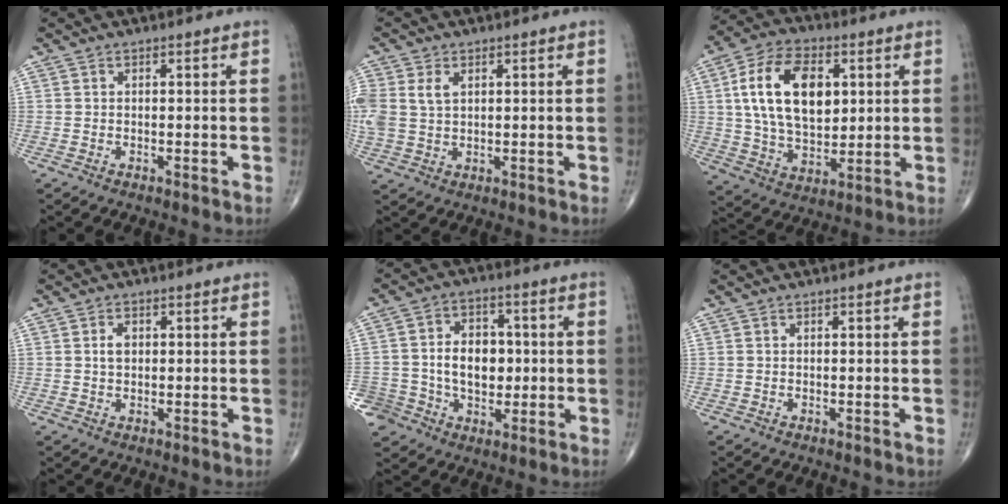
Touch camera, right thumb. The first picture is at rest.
{"total": 6.9, "force": [2.0, 4.7, 4.7], "torque": [-0.119, 0.003, 0.047]}
{"total": 17.5, "force": [4.0, 10.5, 13.5], "torque": [-0.220, -0.003, 0.073]}
{"total": 2.4, "force": [0.5, 1.7, 1.6], "torque": [-0.025, 0.002, 0.009]}
{"total": 13.8, "force": [-1.3, 11.4, 7.7], "torque": [-0.097, 0.033, -0.010]}
{"total": 0.0}